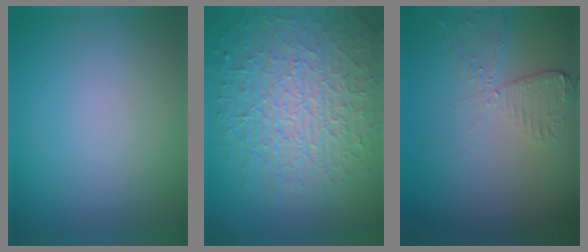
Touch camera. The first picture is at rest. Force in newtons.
{"total": 10.2, "press": 6.8, "slide": 7.6}
{"total": 2.7, "press": 2.4, "slide": 1.2}